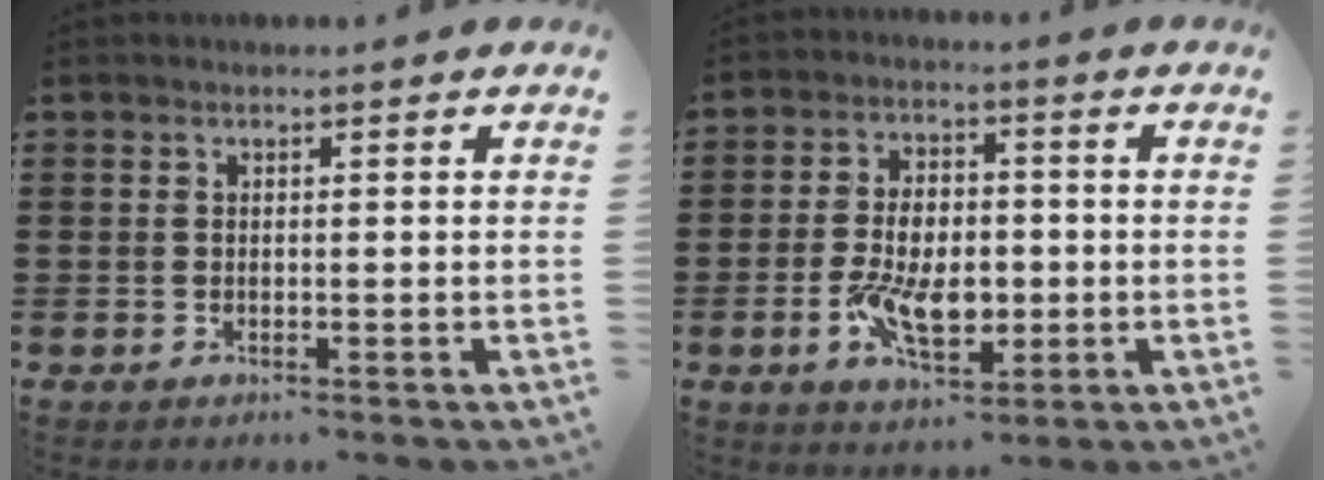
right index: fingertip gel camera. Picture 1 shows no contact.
{"total": 9.2, "force": [-2.0, 5.0, 7.5], "torque": [-0.143, 0.003, -0.036]}